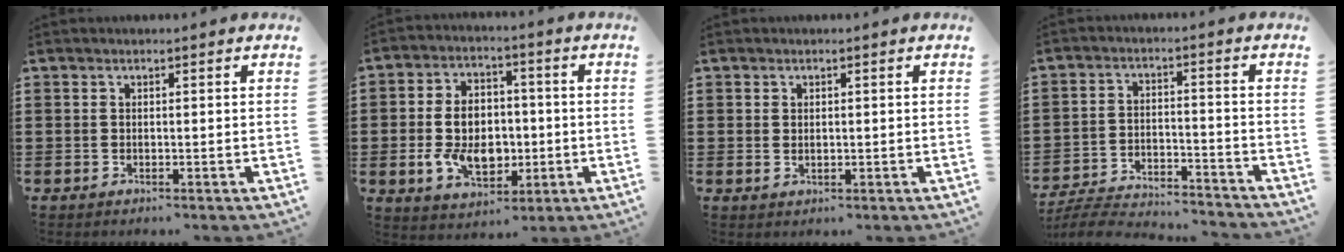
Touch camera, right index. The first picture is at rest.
{"total": 9.5, "force": [-1.2, 6.6, 6.7], "torque": [-0.125, 0.001, -0.026]}
{"total": 0.7, "force": [0.3, 0.5, 0.4], "torque": [-0.010, 0.005, 0.005]}
{"total": 5.7, "force": [-5.6, 0.2, 1.1], "torque": [-0.031, -0.001, -0.113]}